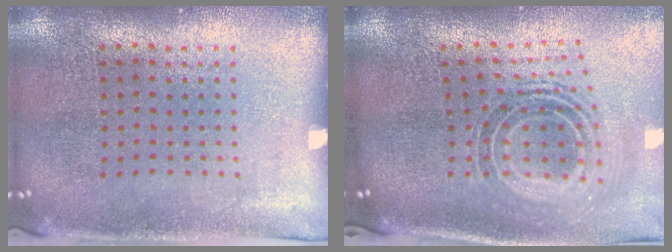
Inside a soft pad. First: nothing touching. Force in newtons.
{"total": 1.3, "press": 1.1, "slide": 0.8}